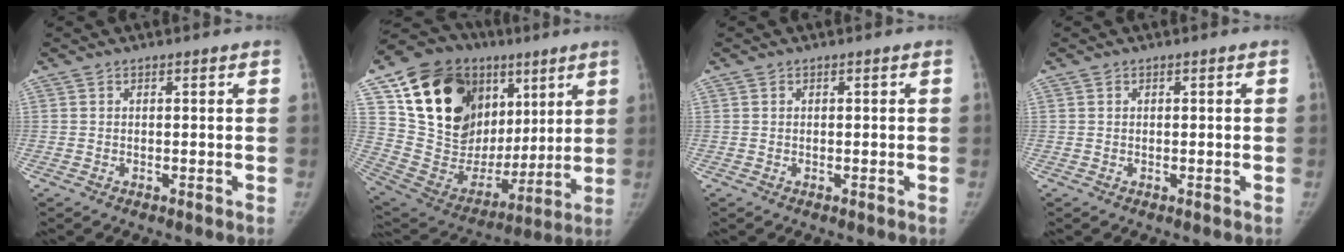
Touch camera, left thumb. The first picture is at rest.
{"total": 29.7, "force": [11.6, 20.5, 18.1], "torque": [-0.275, 0.017, 0.216]}
{"total": 0.0}
{"total": 0.0}